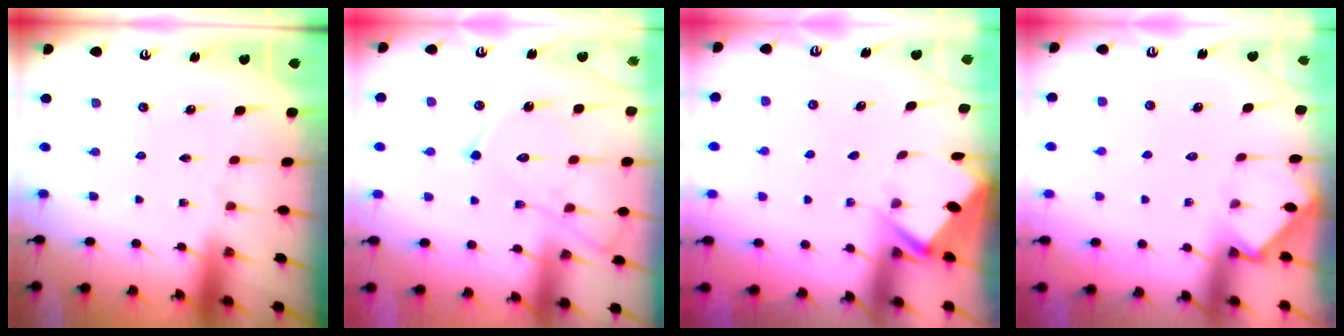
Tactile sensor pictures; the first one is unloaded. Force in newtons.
{"total": 13.9, "press": 13.8, "slide": 1.5}
{"total": 2.9, "press": 2.9, "slide": 0.3}
{"total": 2.6, "press": 2.6, "slide": 0.4}